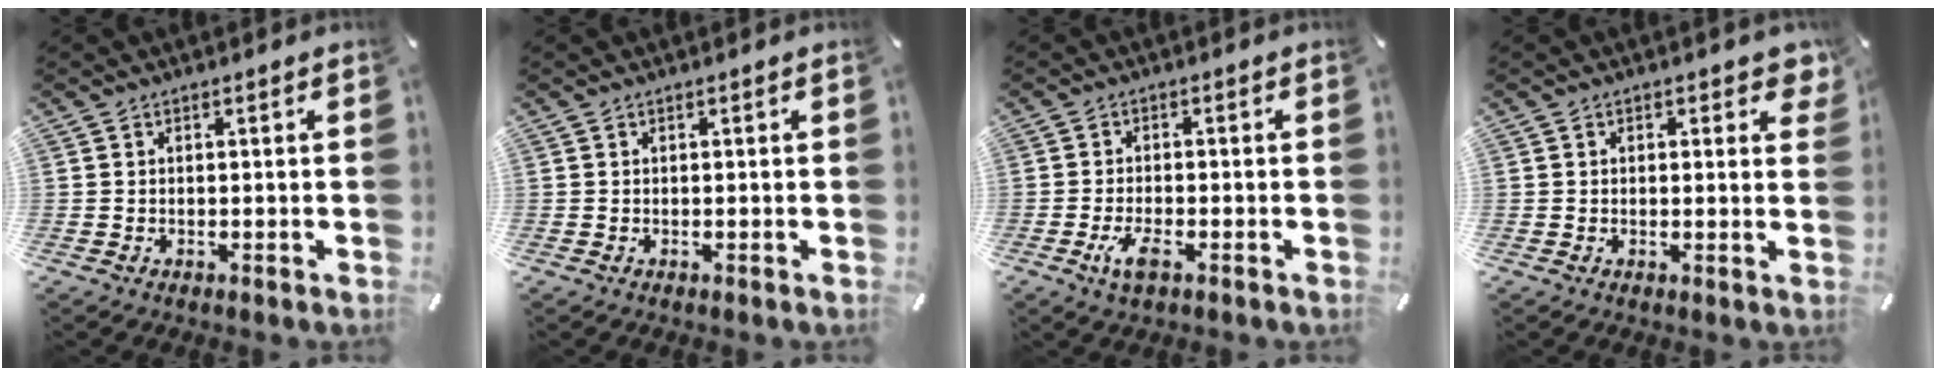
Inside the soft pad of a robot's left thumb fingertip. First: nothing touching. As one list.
[{"total": 0.0}, {"total": 4.4, "force": [-2.1, 1.5, 3.5], "torque": [-0.081, -0.002, -0.041]}, {"total": 2.1, "force": [1.1, 1.3, 1.2], "torque": [-0.007, -0.003, 0.013]}]